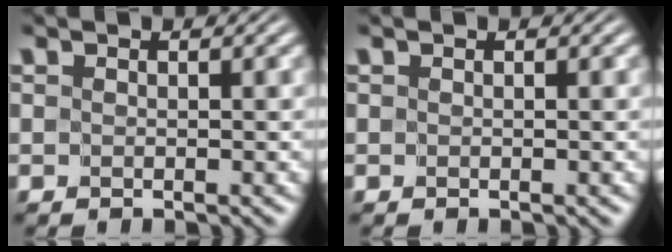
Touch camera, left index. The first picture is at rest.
{"total": 0.0}